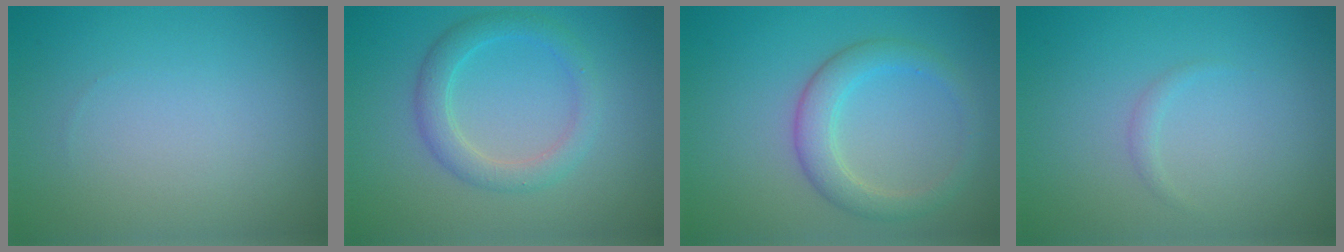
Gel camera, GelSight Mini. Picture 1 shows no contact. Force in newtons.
{"total": 3.1, "press": 3.1, "slide": 0.0}
{"total": 3.4, "press": 3.4, "slide": 0.0}
{"total": 0.7, "press": 0.7, "slide": 0.0}